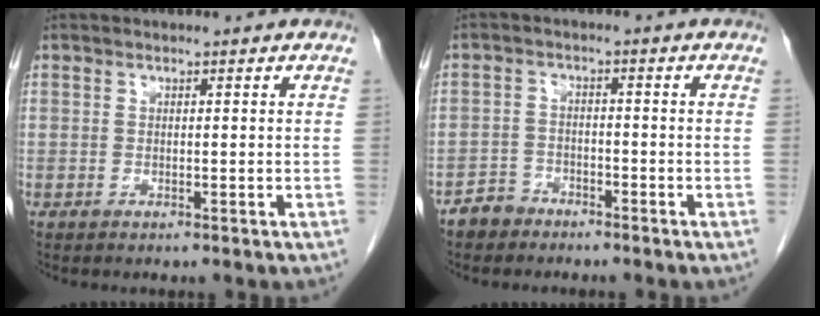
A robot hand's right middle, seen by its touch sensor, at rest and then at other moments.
{"total": 3.2, "force": [-2.6, 1.8, 0.1], "torque": [-0.005, 0.007, -0.045]}